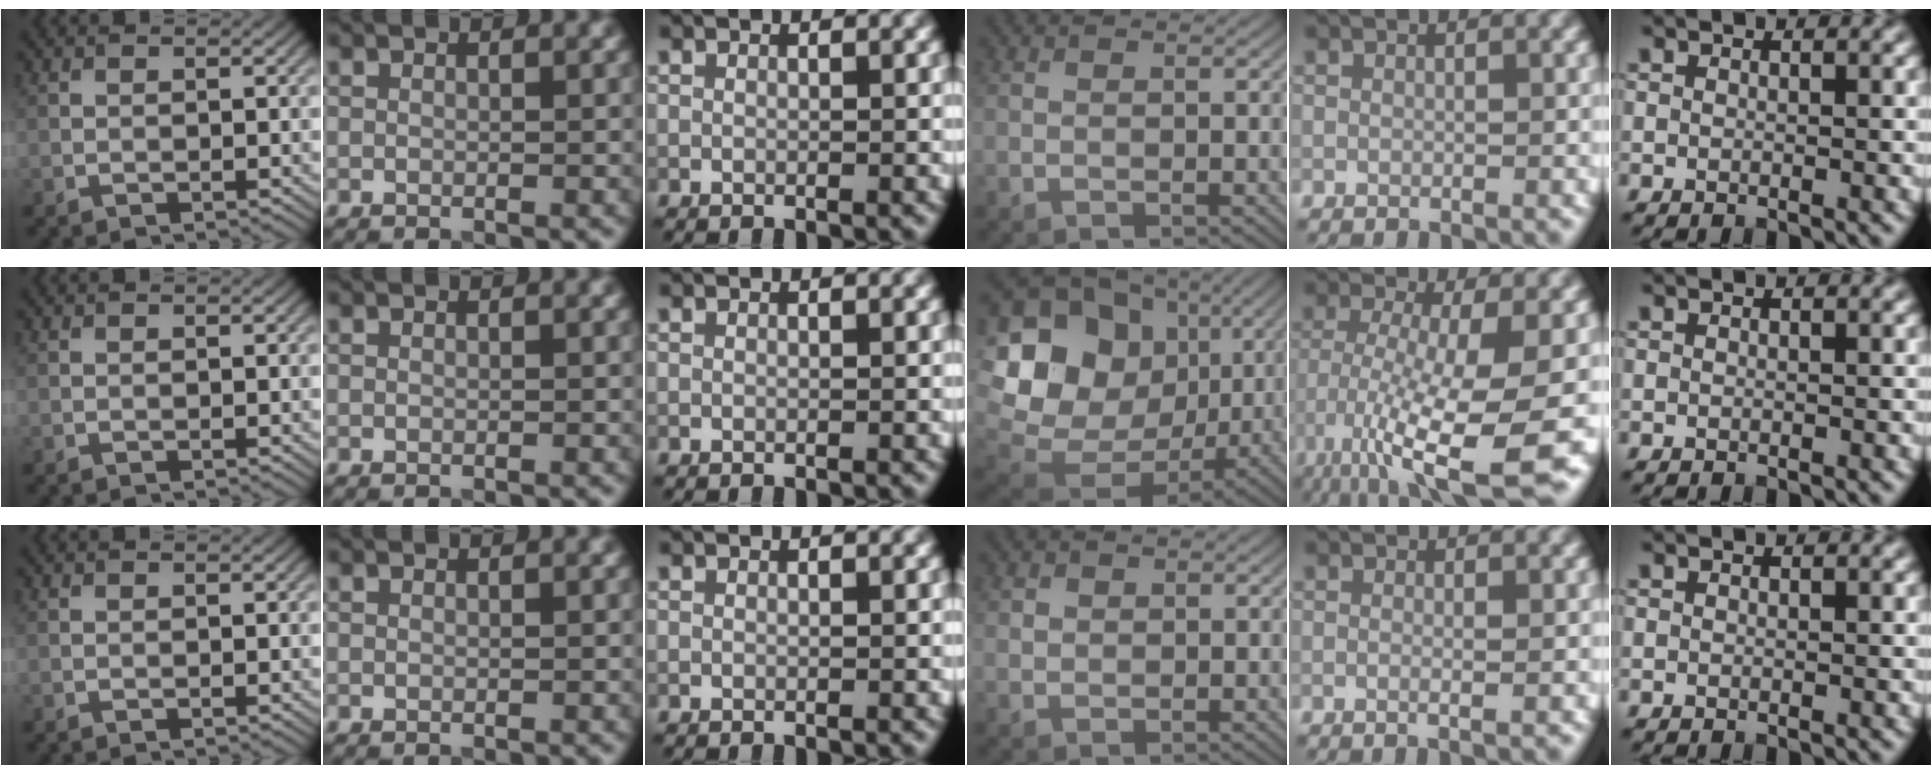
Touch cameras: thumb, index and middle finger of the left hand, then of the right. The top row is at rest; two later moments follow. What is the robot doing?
{"motion": "lift_and_place", "object": "coin"}